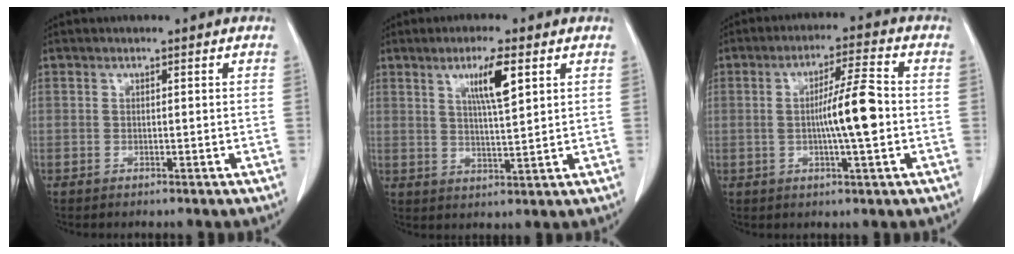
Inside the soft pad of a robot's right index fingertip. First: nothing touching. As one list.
[{"total": 6.4, "force": [2.9, 0.4, 5.7], "torque": [-0.102, -0.003, 0.050]}, {"total": 8.4, "force": [-0.6, 0.3, 8.3], "torque": [-0.139, 0.004, -0.014]}]